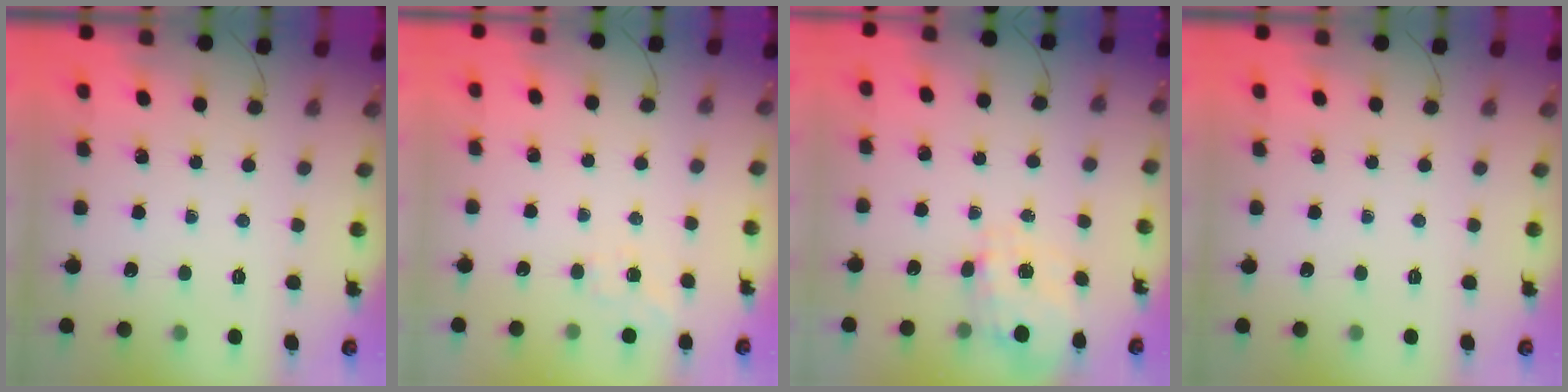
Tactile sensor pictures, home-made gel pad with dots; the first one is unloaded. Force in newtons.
{"total": 2.9, "press": 2.5, "slide": 1.5}
{"total": 1.5, "press": 1.4, "slide": 0.3}
{"total": 0.0}